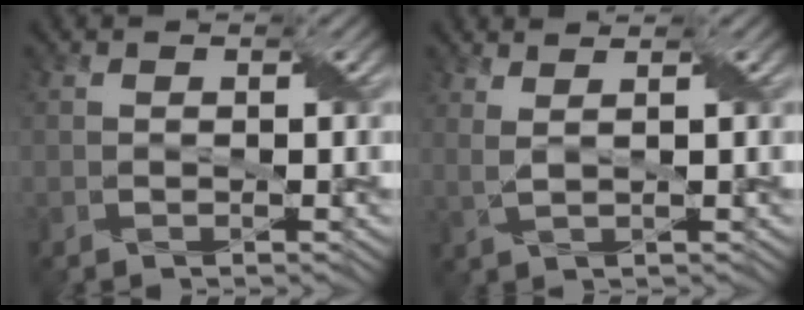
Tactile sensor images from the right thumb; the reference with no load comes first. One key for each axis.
{"total": 3.1, "fx": 2.0, "fy": 0.8, "fz": 2.1, "tx": -0.036, "ty": 0.005, "tz": 0.022}